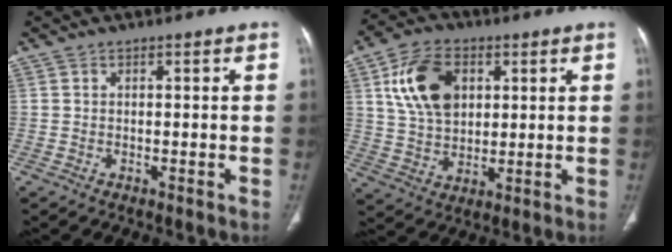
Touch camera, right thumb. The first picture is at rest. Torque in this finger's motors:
{"motor_torque": [0.57, 0.75, 0.37, -0.23, 0.13]}